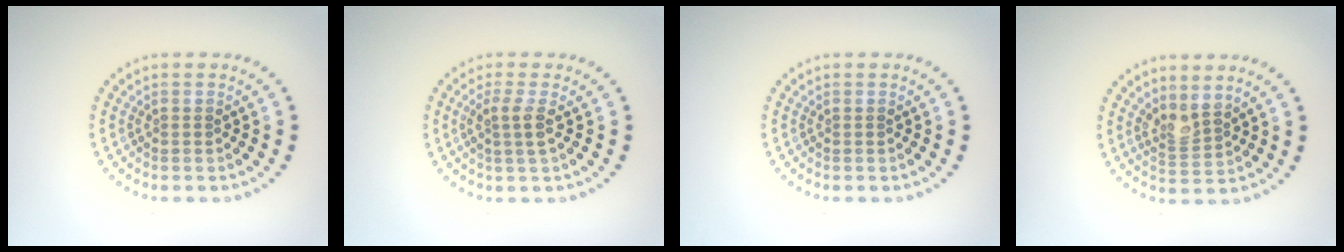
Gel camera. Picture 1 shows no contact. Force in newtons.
{"total": 1.9, "press": 1.5, "slide": 1.1}
{"total": 0.0}
{"total": 2.1, "press": 1.6, "slide": 1.4}